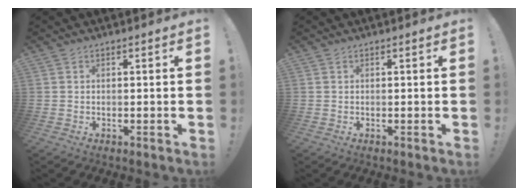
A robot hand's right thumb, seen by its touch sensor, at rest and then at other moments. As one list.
[{"total": 0.0}]